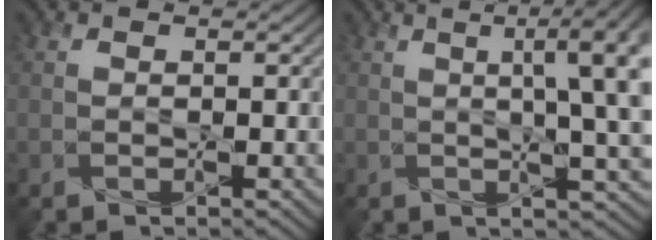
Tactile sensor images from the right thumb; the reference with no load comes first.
{"total": 9.7, "force": [2.0, 2.5, 9.2], "torque": [-0.099, 0.026, 0.019]}